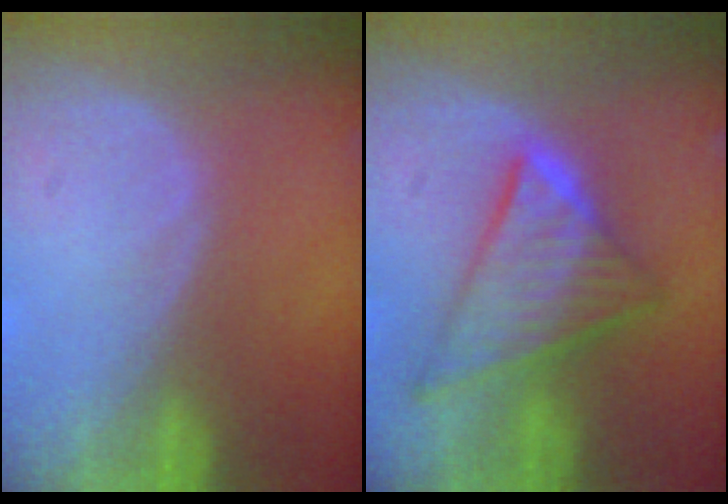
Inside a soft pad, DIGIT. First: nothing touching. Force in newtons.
{"total": 9.1, "press": 9.1, "slide": 0.6}